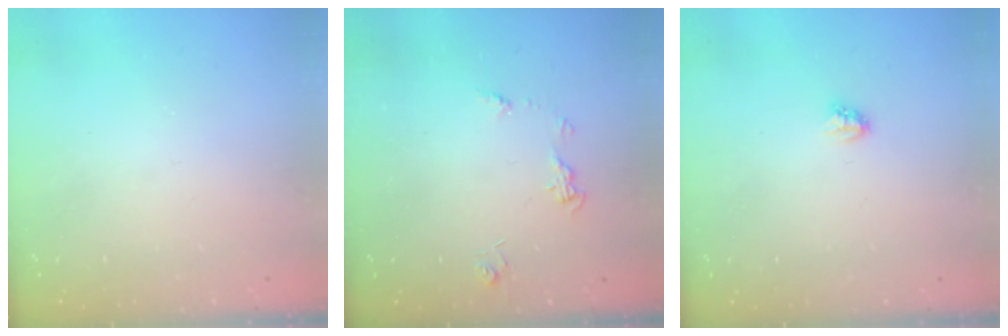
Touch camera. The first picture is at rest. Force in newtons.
{"total": 5.7, "press": 5.7, "slide": 0.6}
{"total": 2.8, "press": 2.8, "slide": 0.3}